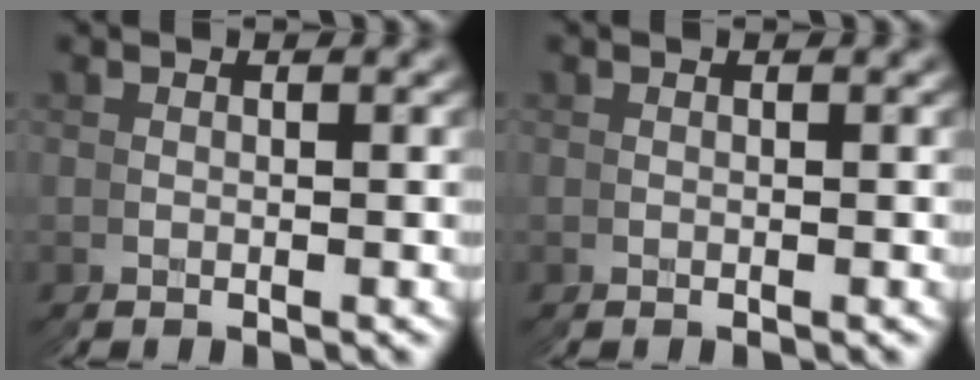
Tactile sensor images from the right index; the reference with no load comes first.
{"total": 0.0}